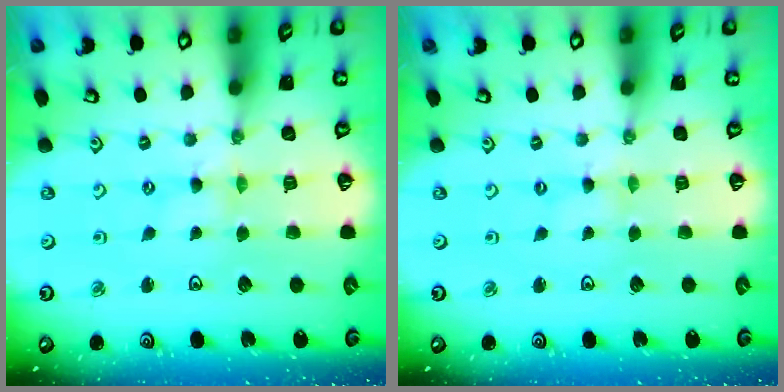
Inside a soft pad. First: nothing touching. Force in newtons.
{"total": 0.0}